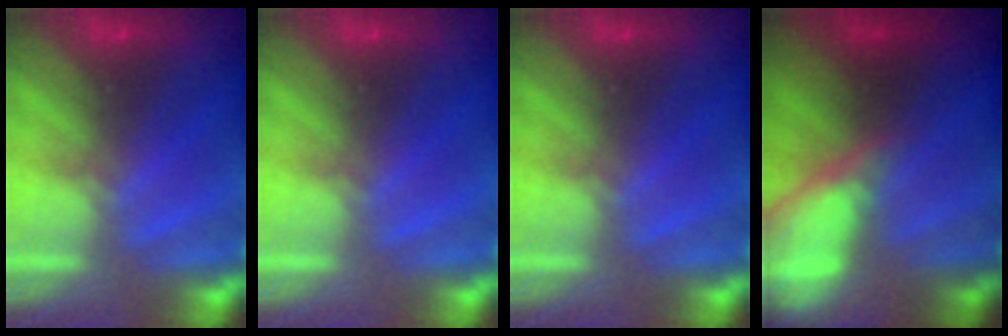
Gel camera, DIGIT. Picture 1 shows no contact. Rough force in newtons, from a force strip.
{"total": 0.0}
{"total": 0.0}
{"total": 9.1}